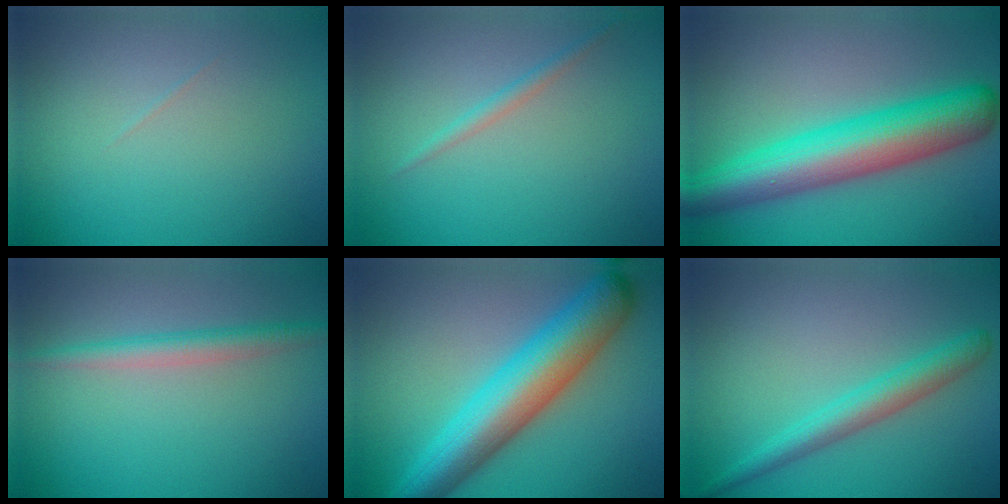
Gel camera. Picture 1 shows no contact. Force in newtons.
{"total": 1.2, "press": 1.2, "slide": 0.0}
{"total": 9.4, "press": 9.4, "slide": 0.2}
{"total": 2.5, "press": 2.5, "slide": 0.0}
{"total": 9.6, "press": 9.6, "slide": 0.1}
{"total": 3.4, "press": 3.4, "slide": 0.1}